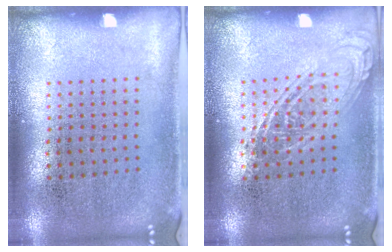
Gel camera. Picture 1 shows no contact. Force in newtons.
{"total": 1.2, "press": 1.2, "slide": 0.1}